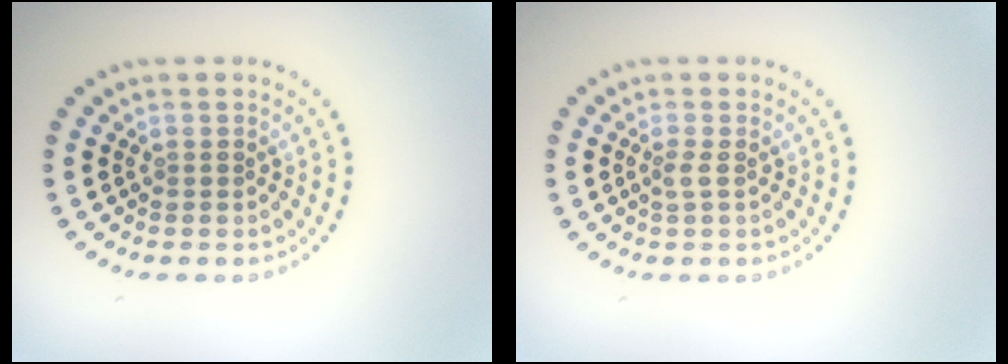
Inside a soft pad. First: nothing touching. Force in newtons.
{"total": 1.0, "press": 0.7, "slide": 0.7}